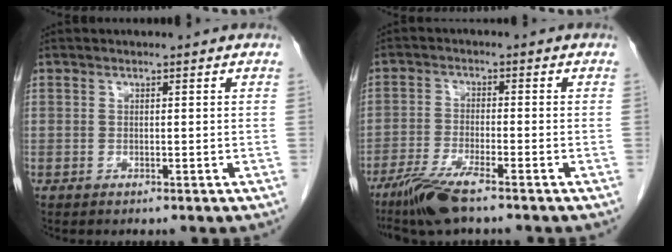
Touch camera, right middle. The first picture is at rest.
{"total": 7.3, "force": [-5.2, 0.6, 5.1], "torque": [-0.103, -0.020, -0.100]}